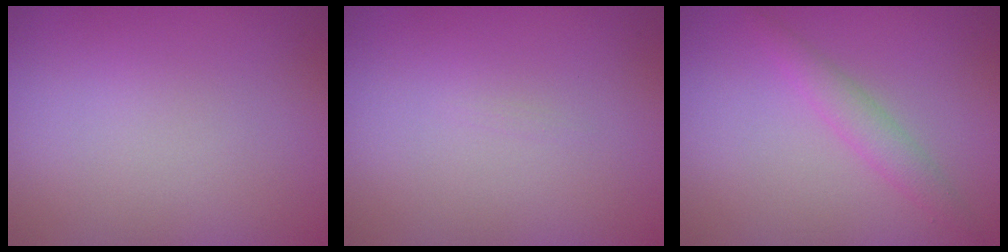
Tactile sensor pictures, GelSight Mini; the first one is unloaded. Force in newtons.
{"total": 0.0}
{"total": 2.0, "press": 2.0, "slide": 0.0}